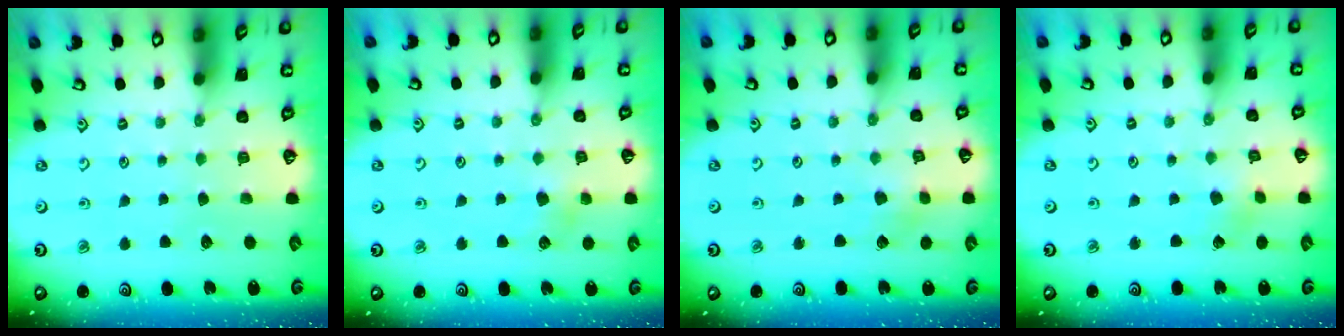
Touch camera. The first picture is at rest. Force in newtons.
{"total": 4.2, "press": 4.2, "slide": 0.3}
{"total": 2.4, "press": 2.3, "slide": 0.6}
{"total": 1.9, "press": 1.9, "slide": 0.2}